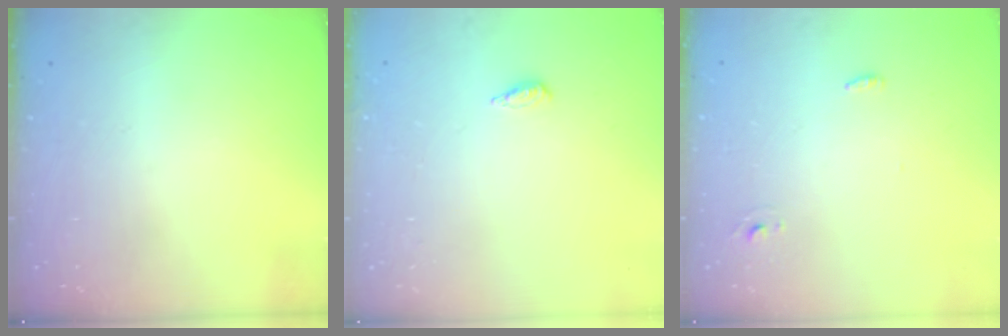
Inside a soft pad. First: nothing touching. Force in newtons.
{"total": 2.7, "press": 2.7, "slide": 0.5}
{"total": 3.0, "press": 2.8, "slide": 1.2}